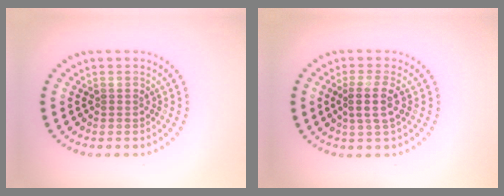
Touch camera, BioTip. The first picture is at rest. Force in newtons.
{"total": 2.6, "press": 2.1, "slide": 1.5}